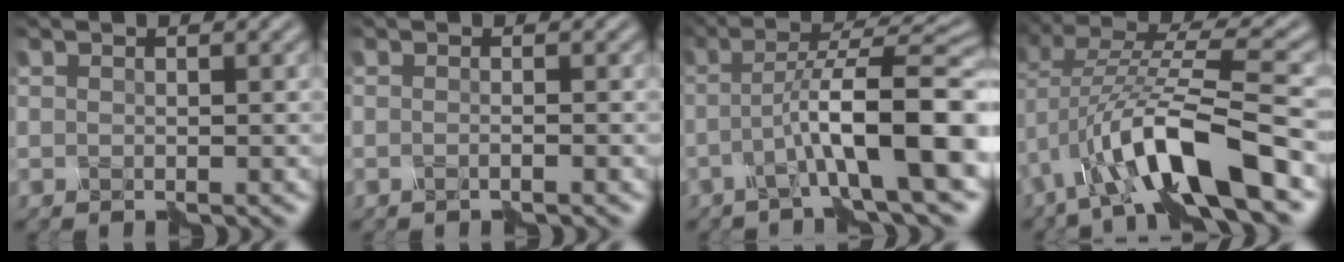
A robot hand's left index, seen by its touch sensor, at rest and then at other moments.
{"total": 1.1, "force": [-0.5, 0.6, 0.8], "torque": [0.000, -0.005, -0.020]}
{"total": 9.6, "force": [-2.3, 1.9, 9.1], "torque": [-0.132, 0.014, -0.045]}
{"total": 10.3, "force": [-3.3, 3.2, 9.2], "torque": [-0.178, 0.017, -0.065]}